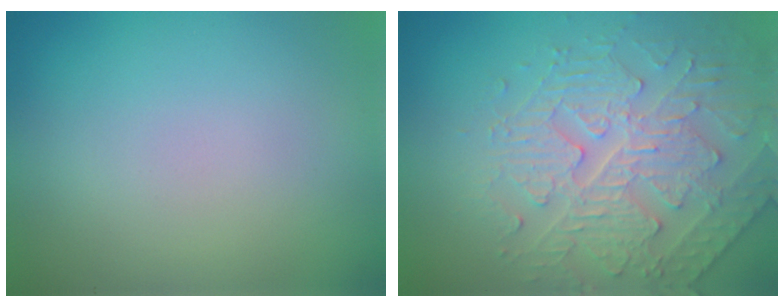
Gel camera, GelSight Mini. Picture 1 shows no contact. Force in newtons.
{"total": 4.4, "press": 4.1, "slide": 1.6}